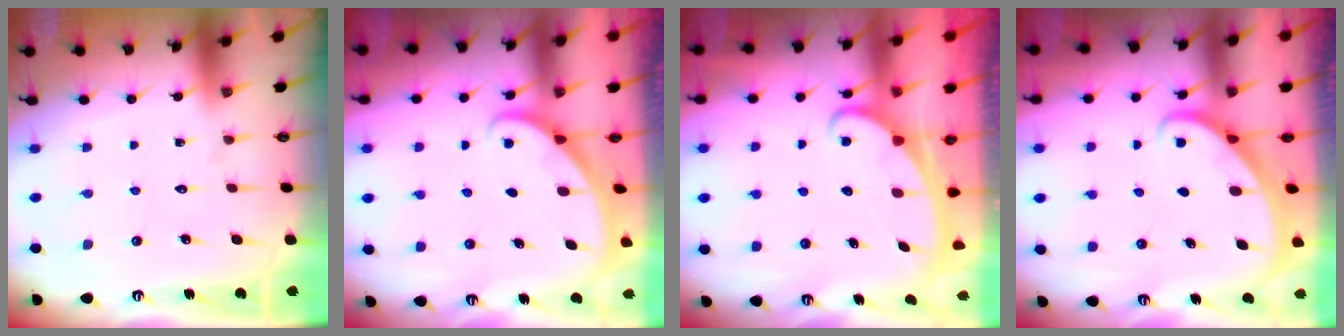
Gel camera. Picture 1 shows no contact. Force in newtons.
{"total": 1.8, "press": 1.8, "slide": 0.1}
{"total": 2.4, "press": 2.3, "slide": 0.4}
{"total": 1.9, "press": 1.9, "slide": 0.0}